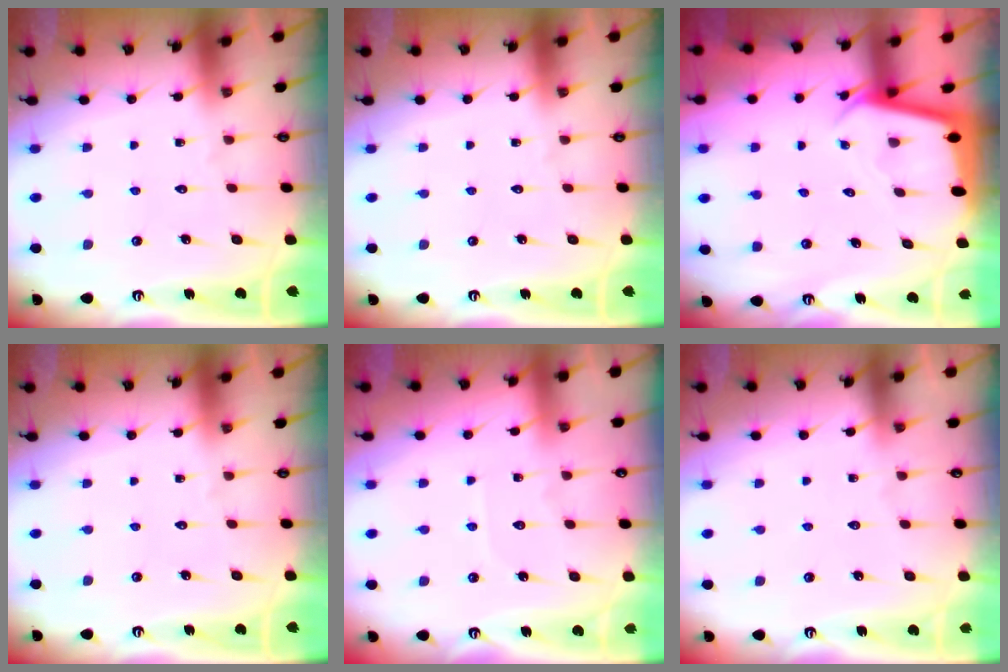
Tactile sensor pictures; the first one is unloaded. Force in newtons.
{"total": 0.0}
{"total": 2.3, "press": 2.3, "slide": 0.1}
{"total": 0.0}
{"total": 3.6, "press": 3.6, "slide": 0.4}
{"total": 2.4, "press": 2.3, "slide": 0.4}